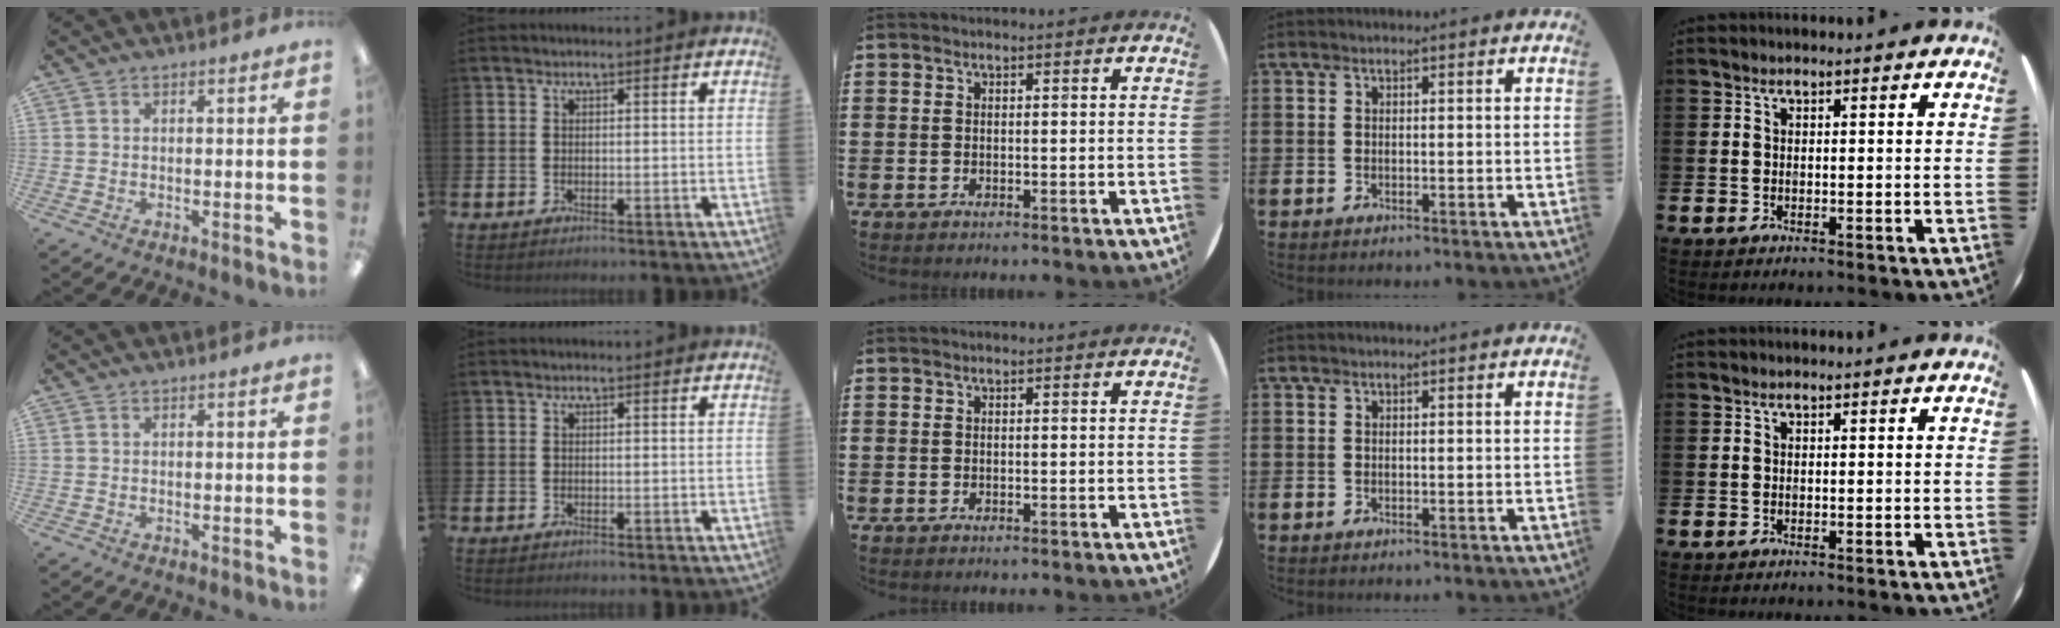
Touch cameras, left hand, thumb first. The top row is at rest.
{}